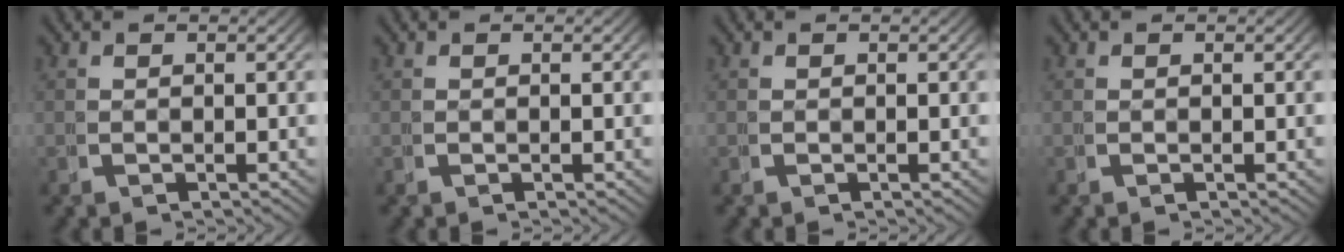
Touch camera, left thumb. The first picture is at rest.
{"total": 0.0}
{"total": 0.0}
{"total": 0.0}